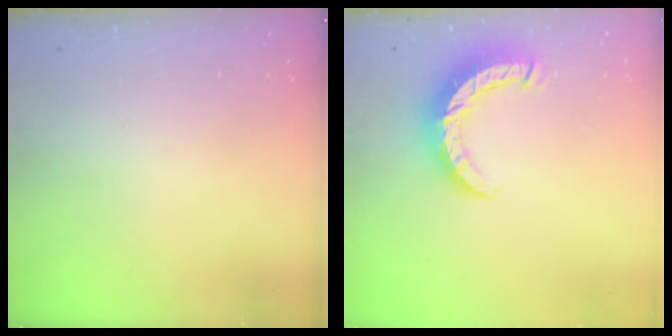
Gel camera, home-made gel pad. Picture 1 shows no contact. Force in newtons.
{"total": 9.9, "press": 9.8, "slide": 0.9}